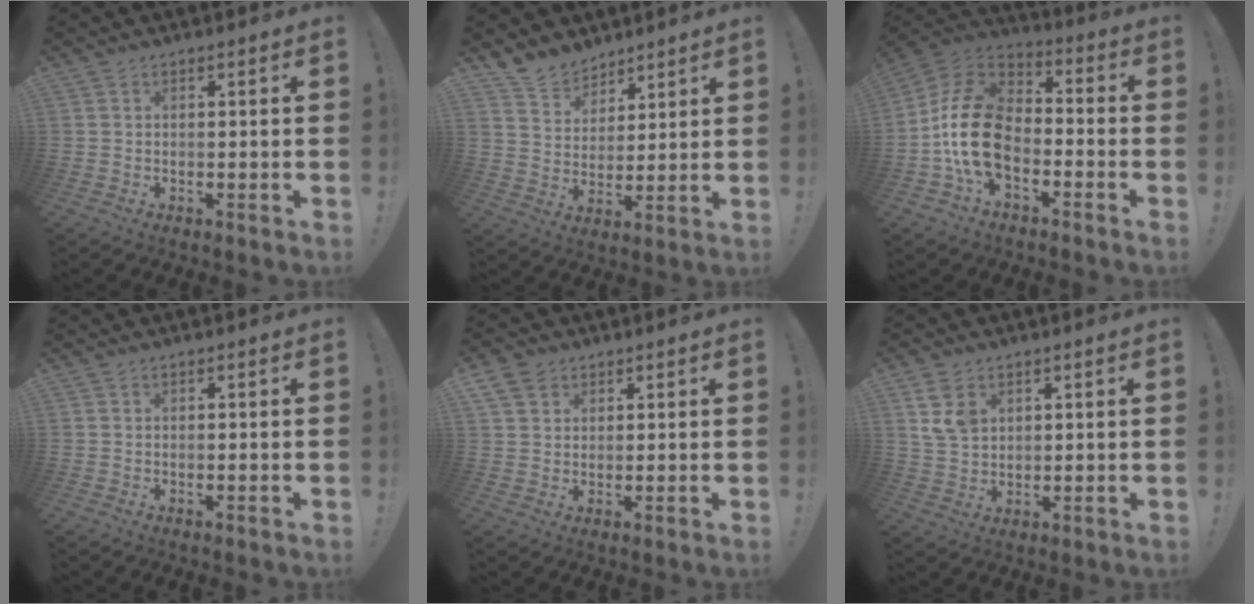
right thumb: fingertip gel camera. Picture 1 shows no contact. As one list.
[{"total": 9.2, "force": [7.7, 5.0, 0.8], "torque": [-0.029, -0.057, 0.155]}, {"total": 18.8, "force": [-4.7, 12.4, 13.4], "torque": [-0.243, 0.035, -0.072]}, {"total": 0.0}, {"total": 5.8, "force": [3.4, 4.3, 1.8], "torque": [-0.032, -0.013, 0.068]}, {"total": 7.2, "force": [3.4, 4.8, 4.0], "torque": [-0.070, -0.012, 0.066]}]